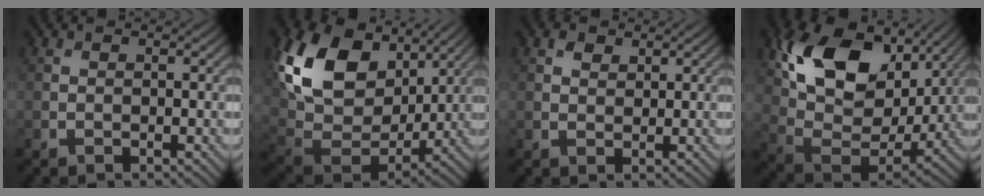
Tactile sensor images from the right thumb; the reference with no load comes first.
{"total": 16.5, "force": [6.6, 10.9, 10.5], "torque": [-0.244, 0.014, 0.133]}
{"total": 1.6, "force": [1.0, 1.0, 0.7], "torque": [-0.012, 0.001, 0.019]}
{"total": 16.1, "force": [7.1, 10.0, 10.4], "torque": [-0.205, 0.004, 0.133]}